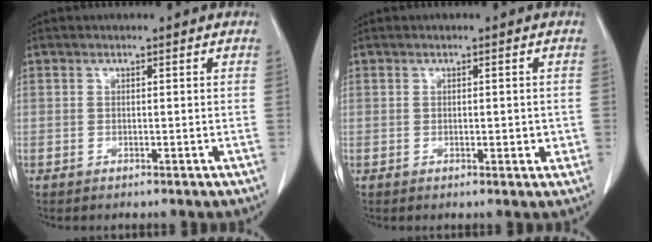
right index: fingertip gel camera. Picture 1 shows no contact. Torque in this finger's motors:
{"motor_torque": [-0.14, 0.23, 0.02, 0.00]}